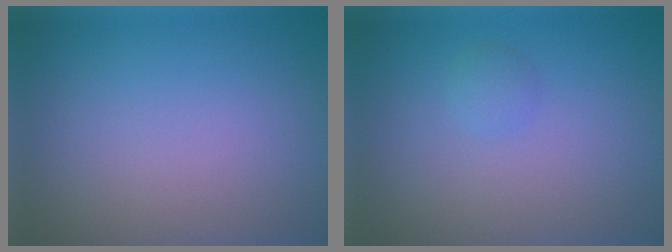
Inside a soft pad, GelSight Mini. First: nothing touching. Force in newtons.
{"total": 0.8, "press": 0.8, "slide": 0.0}